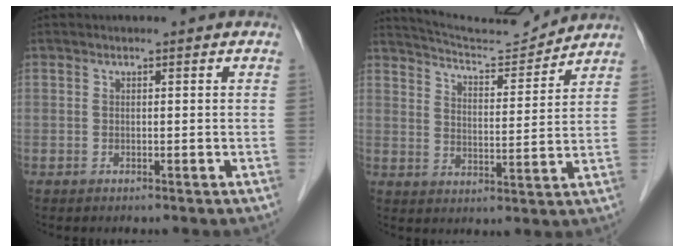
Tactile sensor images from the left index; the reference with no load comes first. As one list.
[{"total": 10.2, "force": [10.1, -0.8, 1.0], "torque": [-0.028, -0.004, 0.165]}]